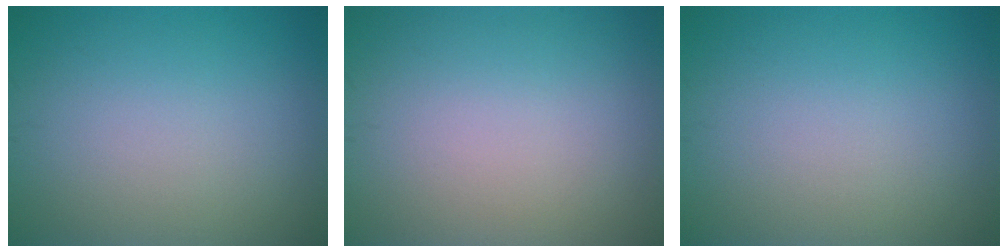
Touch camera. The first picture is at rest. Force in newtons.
{"total": 0.0}
{"total": 0.0}